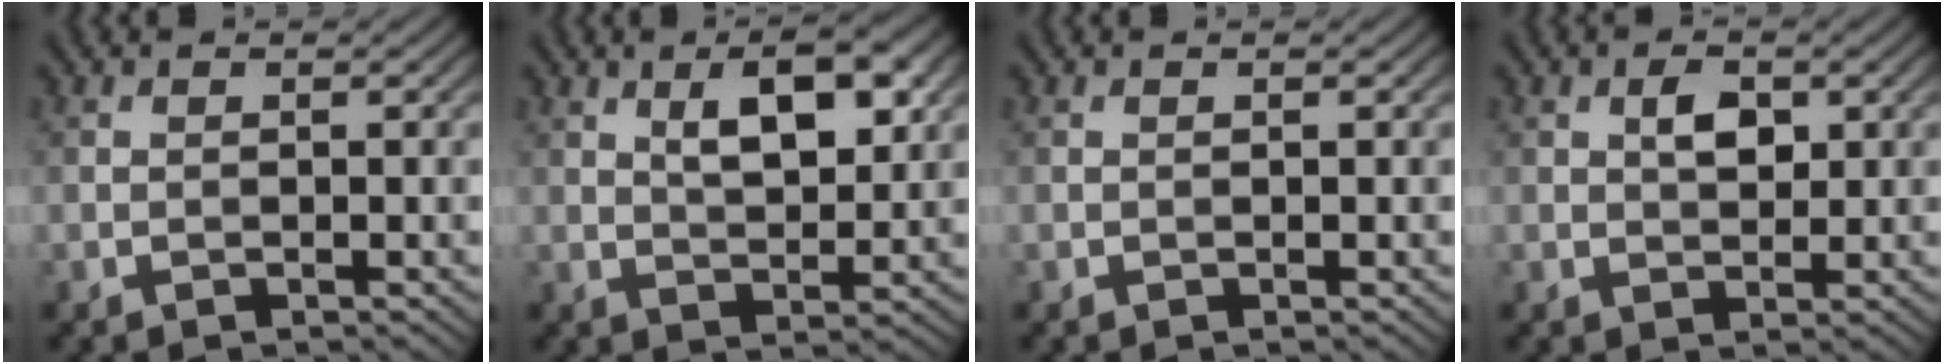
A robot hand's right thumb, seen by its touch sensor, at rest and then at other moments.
{"total": 7.2, "force": [2.8, 3.2, 5.8], "torque": [-0.091, 0.006, 0.045]}
{"total": 0.0}
{"total": 2.9, "force": [0.9, 1.7, 2.2], "torque": [-0.039, 0.000, 0.014]}